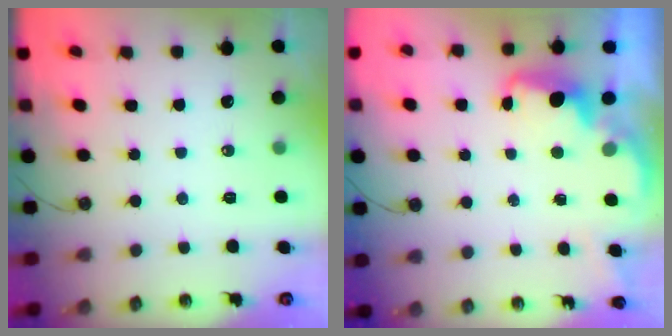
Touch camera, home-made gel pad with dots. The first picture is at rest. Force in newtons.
{"total": 2.3, "press": 2.2, "slide": 0.6}